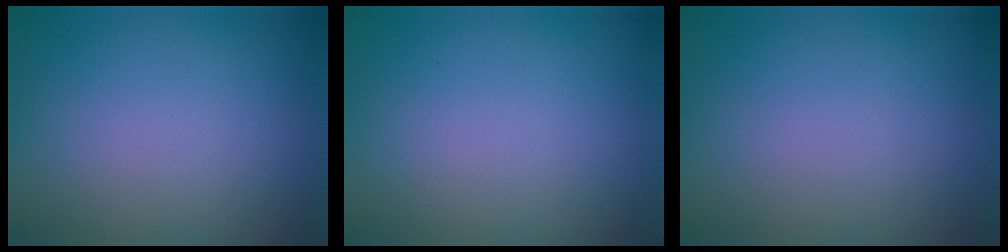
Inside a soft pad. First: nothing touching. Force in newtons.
{"total": 0.0}
{"total": 0.0}